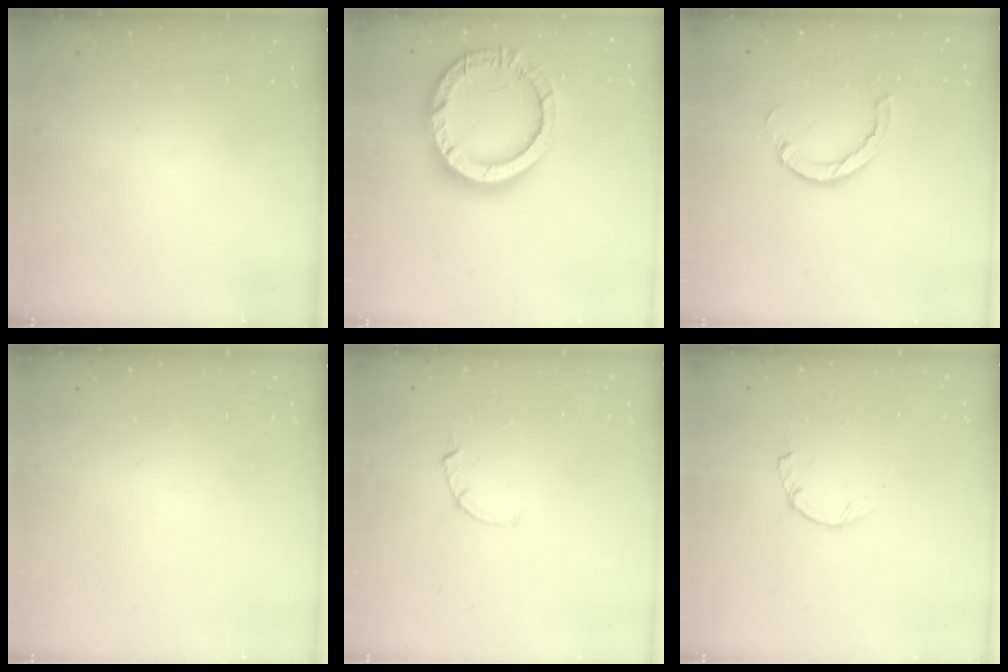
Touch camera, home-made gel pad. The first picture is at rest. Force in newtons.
{"total": 16.6, "press": 16.5, "slide": 1.4}
{"total": 3.4, "press": 3.4, "slide": 0.2}
{"total": 0.0}
{"total": 2.5, "press": 2.5, "slide": 0.3}
{"total": 1.0, "press": 0.9, "slide": 0.2}